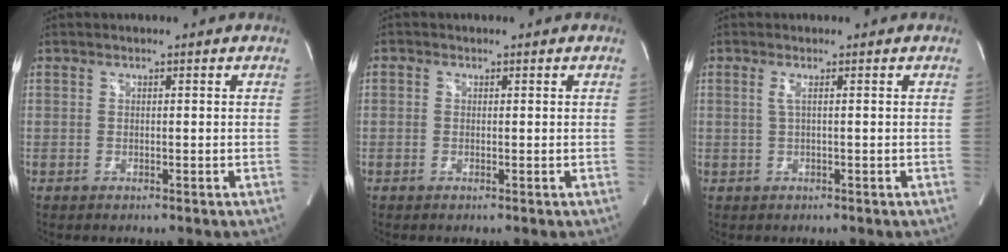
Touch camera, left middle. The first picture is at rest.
{"total": 0.5, "force": [0.0, 0.5, 0.2], "torque": [-0.003, 0.001, -0.004]}
{"total": 1.1, "force": [0.3, -0.2, 1.1], "torque": [-0.032, 0.002, 0.007]}